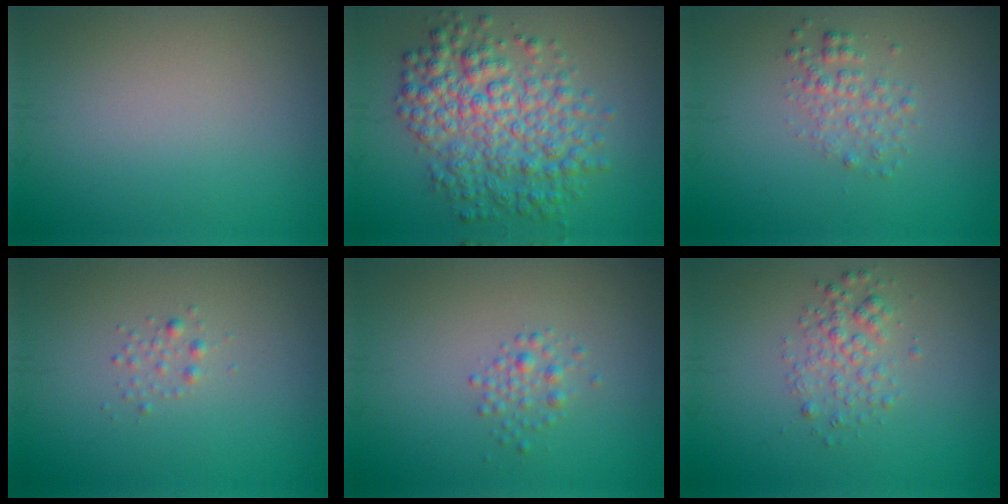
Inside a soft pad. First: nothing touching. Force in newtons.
{"total": 7.2, "press": 7.2, "slide": 0.1}
{"total": 1.9, "press": 1.9, "slide": 0.1}
{"total": 0.8, "press": 0.8, "slide": 0.0}
{"total": 1.4, "press": 1.4, "slide": 0.1}
{"total": 2.2, "press": 2.2, "slide": 0.1}